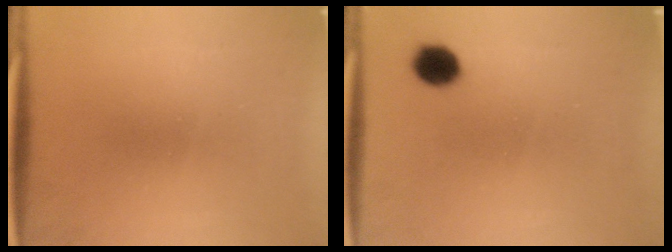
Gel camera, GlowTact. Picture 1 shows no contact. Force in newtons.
{"total": 4.7}